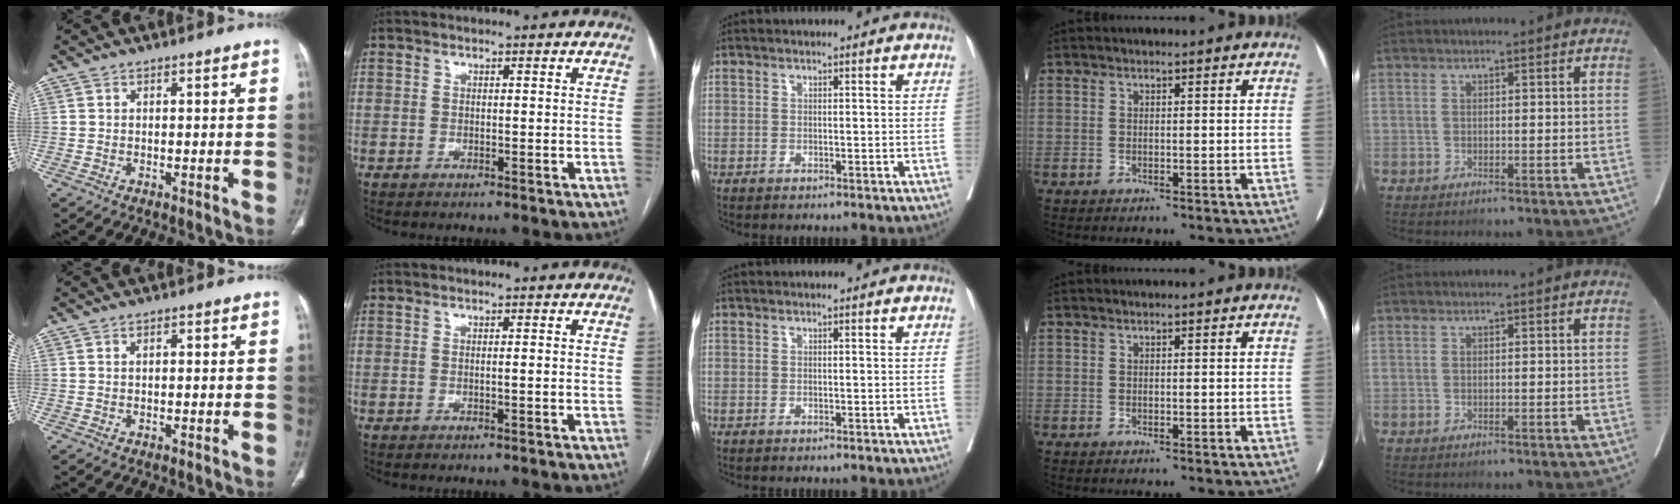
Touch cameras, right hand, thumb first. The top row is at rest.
{"thumb": {"total": 0.7, "force": [0.2, 0.4, 0.5], "torque": [-0.008, 0.003, 0.004]}, "index": {"total": 0.8, "force": [-0.1, -0.1, 0.8], "torque": [-0.013, 0.000, 0.000]}}